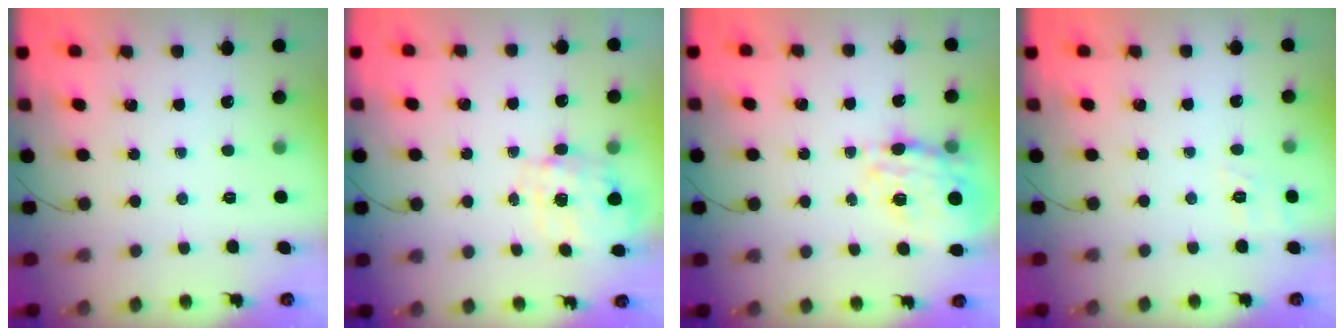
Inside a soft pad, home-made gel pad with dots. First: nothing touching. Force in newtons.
{"total": 3.8, "press": 3.7, "slide": 0.9}
{"total": 16.6, "press": 16.2, "slide": 3.6}
{"total": 7.6, "press": 7.5, "slide": 1.4}